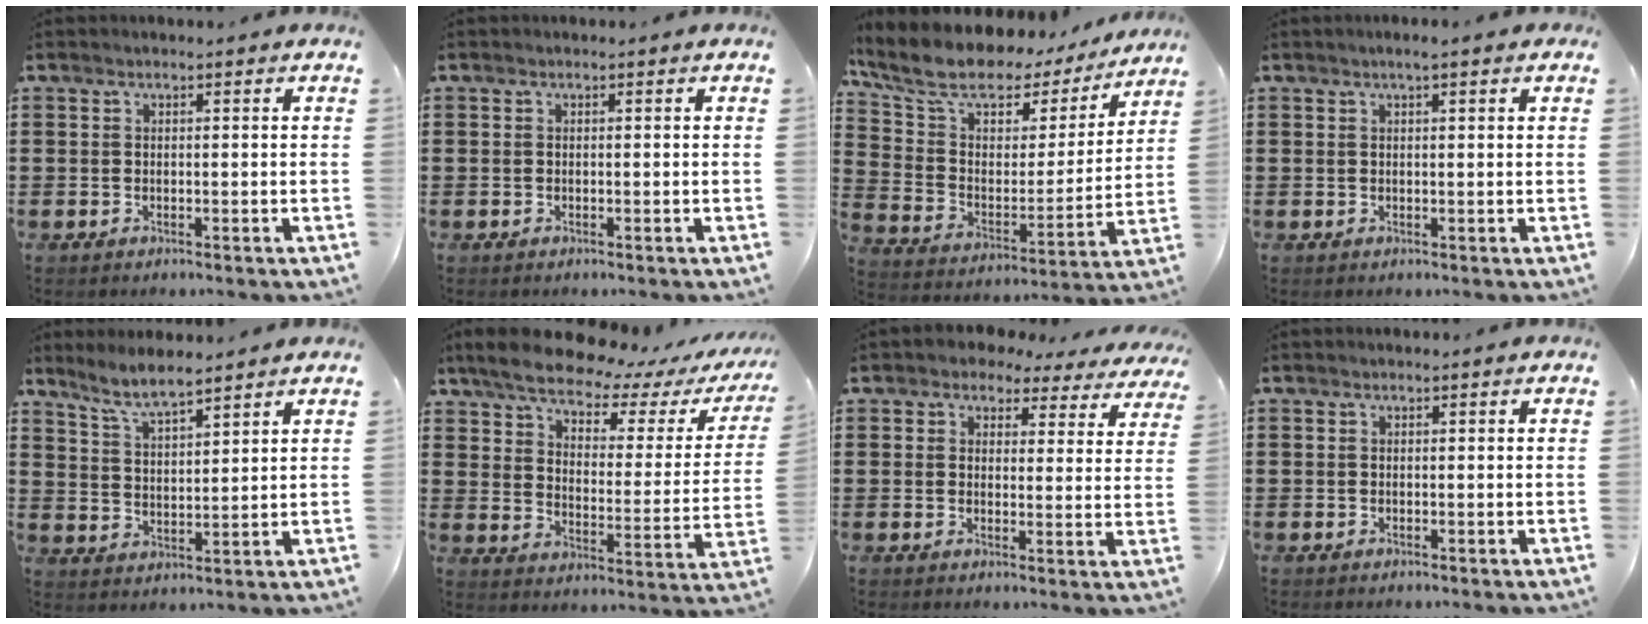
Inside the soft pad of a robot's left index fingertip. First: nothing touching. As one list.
[{"total": 0.0}, {"total": 10.2, "force": [7.9, 4.6, 4.6], "torque": [-0.121, -0.046, 0.134]}, {"total": 1.4, "force": [0.8, 0.1, 1.2], "torque": [-0.023, 0.001, 0.014]}, {"total": 5.5, "force": [4.9, 0.3, 2.4], "torque": [-0.063, -0.014, 0.088]}, {"total": 7.1, "force": [6.2, 1.6, 3.0], "torque": [-0.091, -0.034, 0.105]}, {"total": 3.7, "force": [3.4, 1.4, 0.8], "torque": [-0.026, -0.013, 0.057]}, {"total": 0.0}]